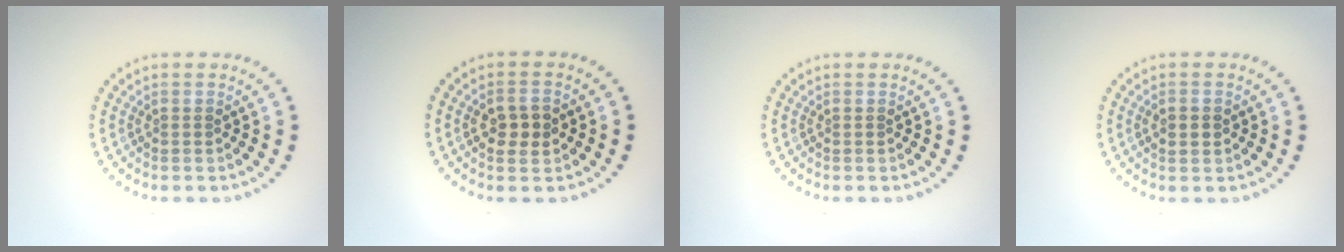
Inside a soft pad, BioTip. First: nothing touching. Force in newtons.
{"total": 2.6, "press": 2.6, "slide": 0.2}
{"total": 0.0}
{"total": 2.1, "press": 2.1, "slide": 0.2}